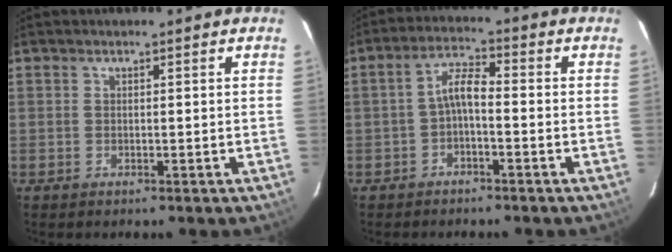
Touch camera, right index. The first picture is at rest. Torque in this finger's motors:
{"motor_torque": [0.47, -0.16, 0.35, 0.10]}